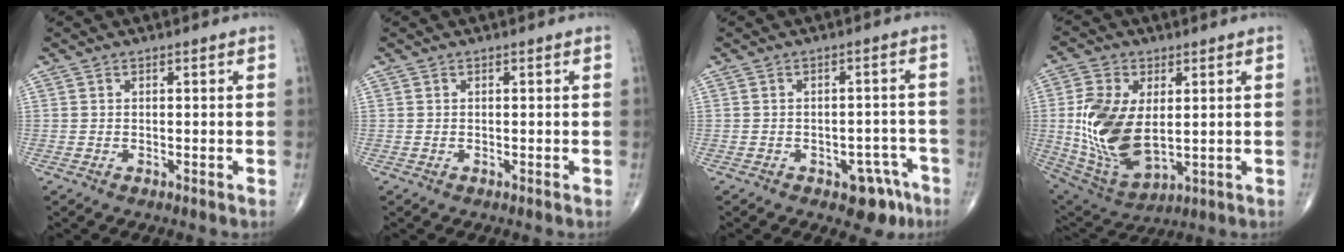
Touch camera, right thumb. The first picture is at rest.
{"total": 0.0}
{"total": 6.4, "force": [-3.7, 3.6, 3.8], "torque": [-0.015, 0.035, -0.042]}
{"total": 16.4, "force": [1.1, 9.5, 13.3], "torque": [-0.260, -0.014, 0.038]}